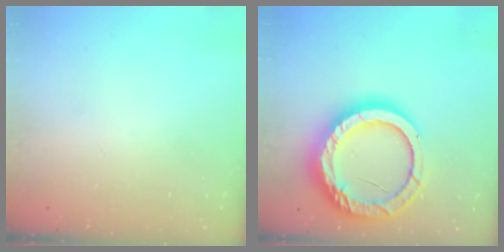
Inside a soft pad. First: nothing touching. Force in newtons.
{"total": 20.9, "press": 20.8, "slide": 2.6}